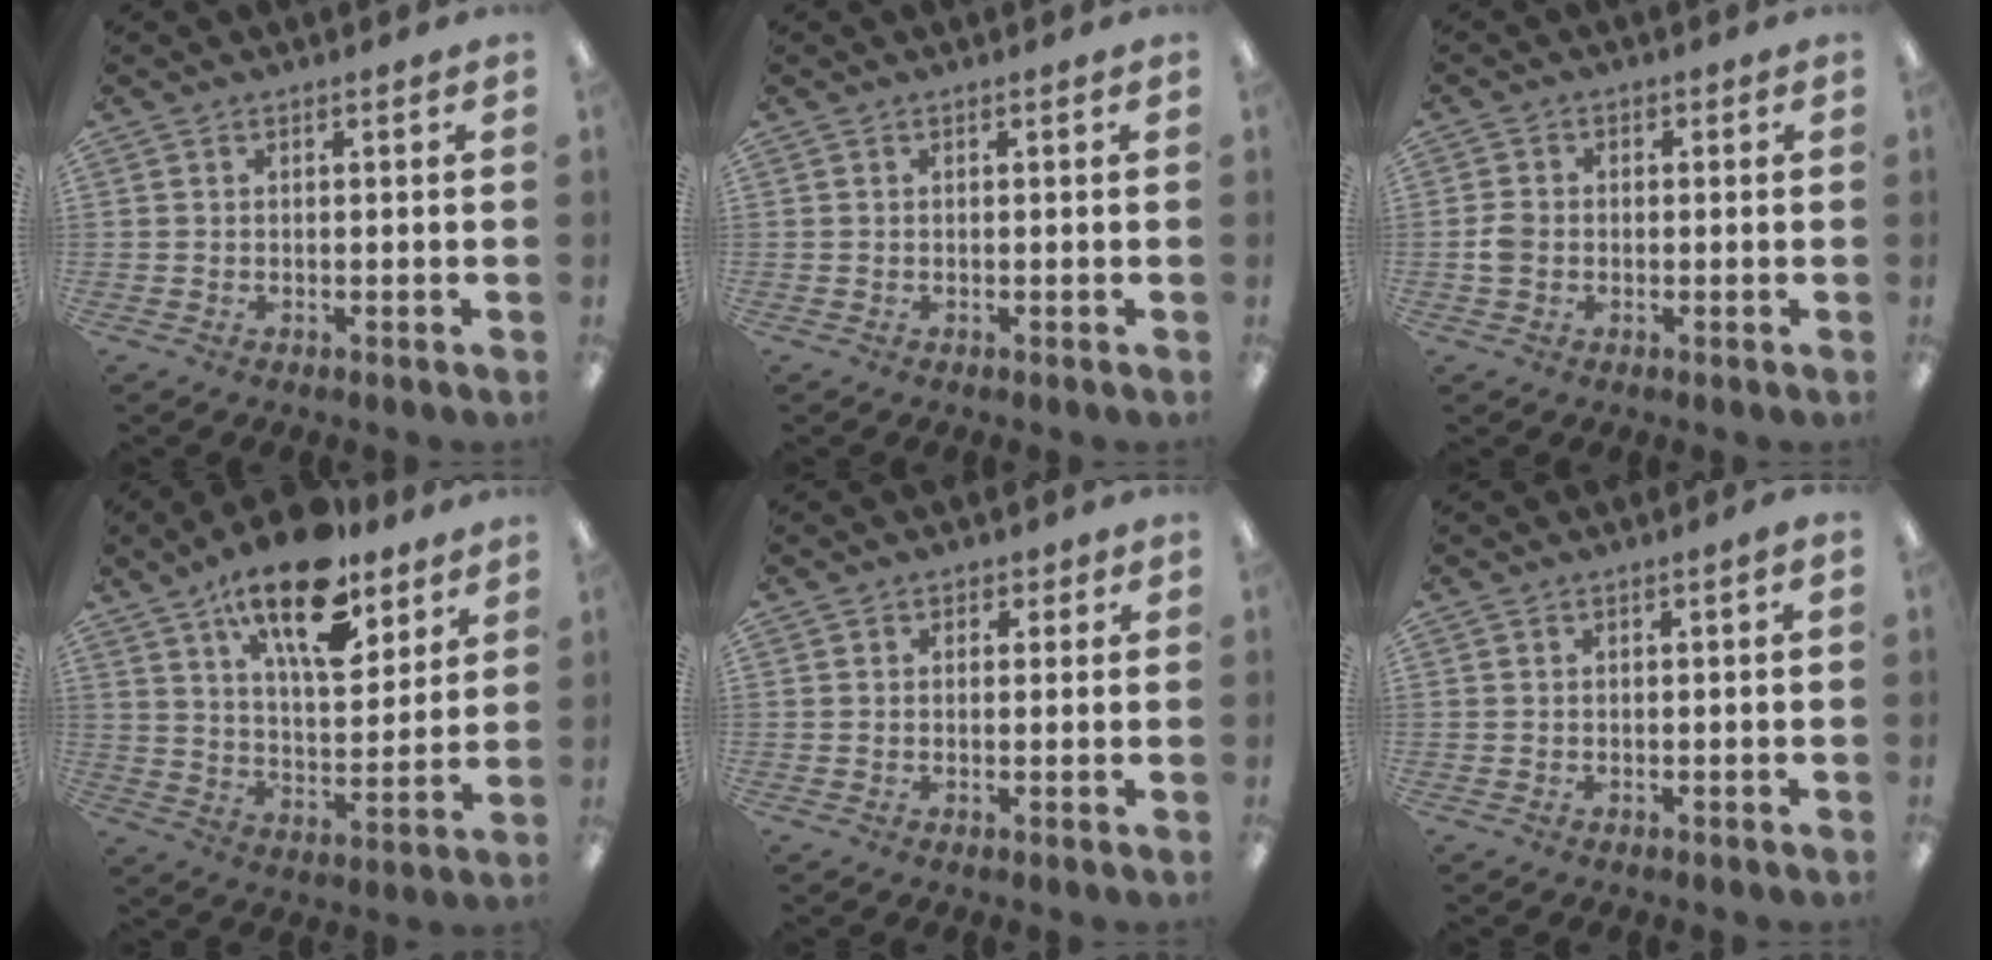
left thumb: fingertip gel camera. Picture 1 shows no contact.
{"total": 0.0}
{"total": 3.7, "force": [-0.6, 3.1, 1.9], "torque": [-0.023, 0.005, -0.012]}
{"total": 18.8, "force": [12.7, 7.5, 11.7], "torque": [-0.190, -0.063, 0.211]}
{"total": 1.7, "force": [0.8, 1.4, 0.4], "torque": [0.000, 0.002, 0.013]}
{"total": 0.5, "force": [0.0, 0.1, 0.5], "torque": [-0.008, -0.001, -0.001]}